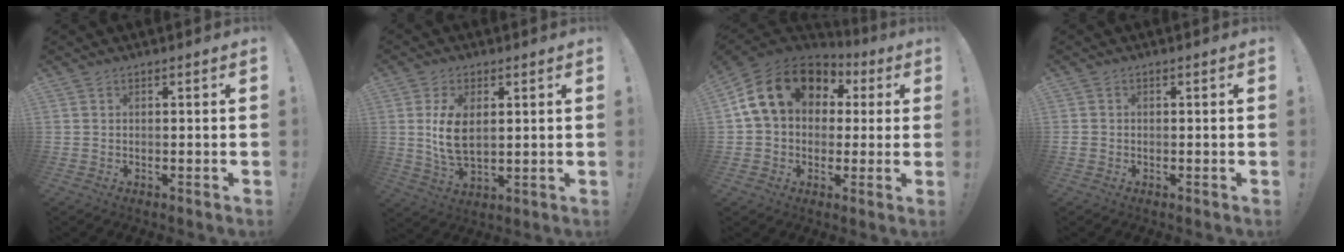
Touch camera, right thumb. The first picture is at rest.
{"total": 9.5, "force": [1.5, 5.4, 7.6], "torque": [-0.155, -0.012, 0.023]}
{"total": 18.5, "force": [6.2, 13.3, 11.3], "torque": [-0.191, -0.008, 0.119]}
{"total": 1.1, "force": [-0.3, 0.9, 0.4], "torque": [-0.006, 0.002, -0.006]}